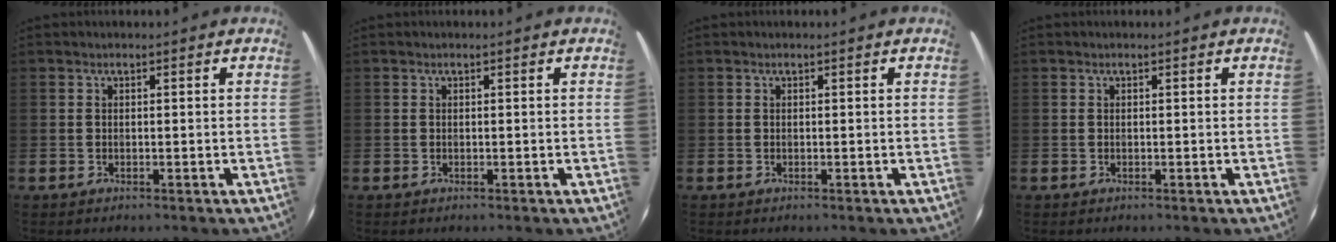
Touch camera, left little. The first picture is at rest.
{"total": 0.0}
{"total": 0.0}
{"total": 0.0}